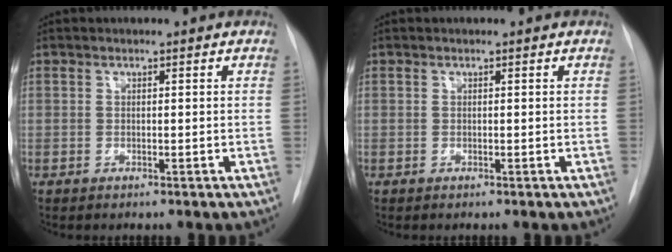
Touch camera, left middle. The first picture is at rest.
{"total": 0.0}